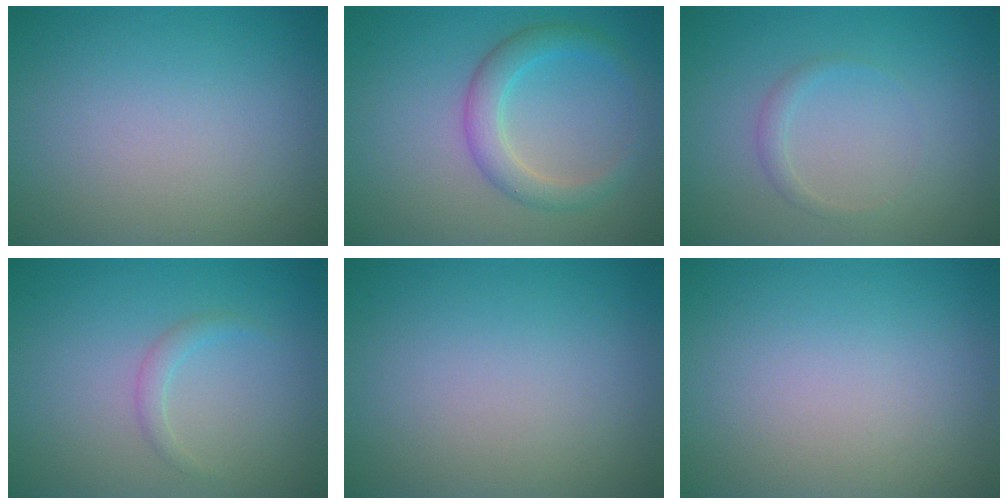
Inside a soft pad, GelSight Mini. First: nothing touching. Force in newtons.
{"total": 3.1, "press": 3.1, "slide": 0.1}
{"total": 1.0, "press": 1.0, "slide": 0.1}
{"total": 1.1, "press": 1.1, "slide": 0.2}
{"total": 0.0}
{"total": 0.0}